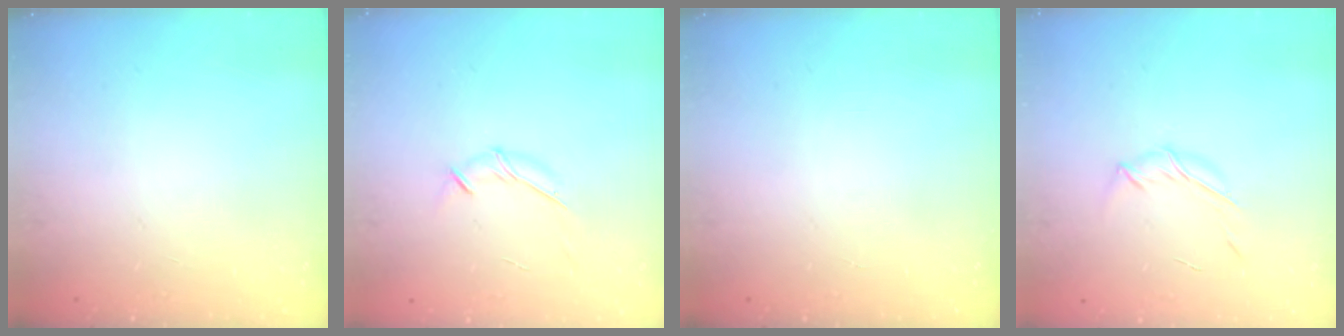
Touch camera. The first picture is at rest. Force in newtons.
{"total": 5.9, "press": 5.8, "slide": 1.4}
{"total": 0.0}
{"total": 4.1, "press": 3.9, "slide": 1.0}